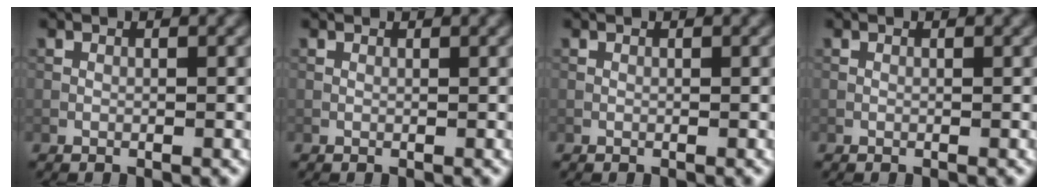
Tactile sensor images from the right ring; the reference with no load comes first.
{"total": 1.0, "force": [0.9, 0.2, 0.3], "torque": [-0.013, -0.003, 0.006]}
{"total": 0.0}
{"total": 0.0}